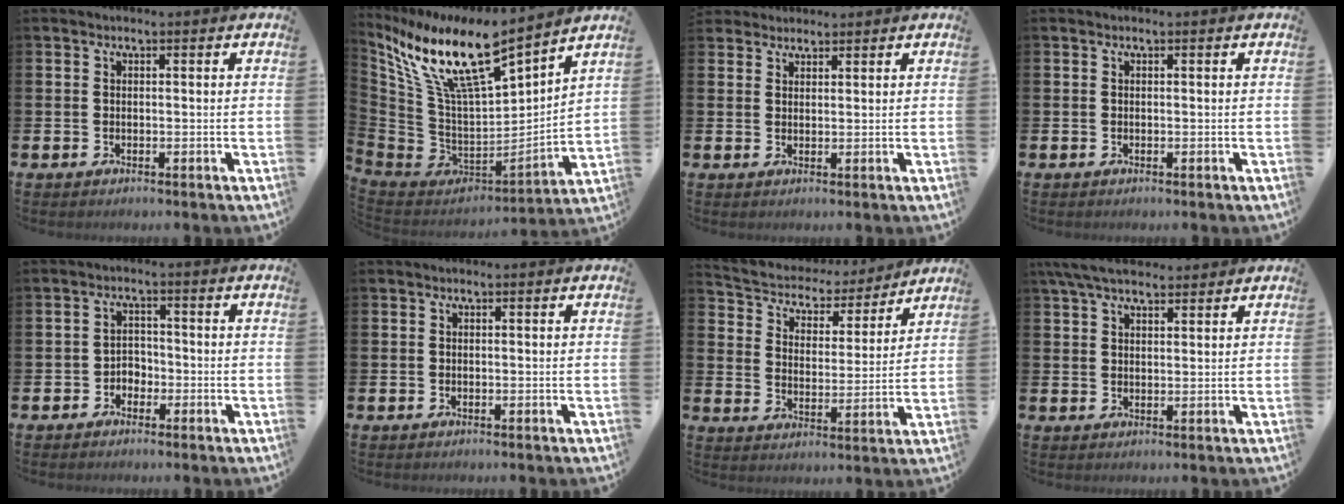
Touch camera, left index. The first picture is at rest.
{"total": 13.1, "force": [9.2, 2.9, 8.8], "torque": [-0.214, -0.058, 0.158]}
{"total": 2.5, "force": [2.3, 1.0, -0.1], "torque": [0.004, -0.007, 0.041]}
{"total": 0.0}
{"total": 2.4, "force": [-1.6, 1.7, 0.5], "torque": [-0.013, 0.006, -0.038]}
{"total": 0.0}
{"total": 5.8, "force": [5.4, 1.8, 0.8], "torque": [-0.051, -0.041, 0.092]}
{"total": 5.8, "force": [5.1, 1.7, 2.3], "torque": [-0.056, -0.012, 0.095]}